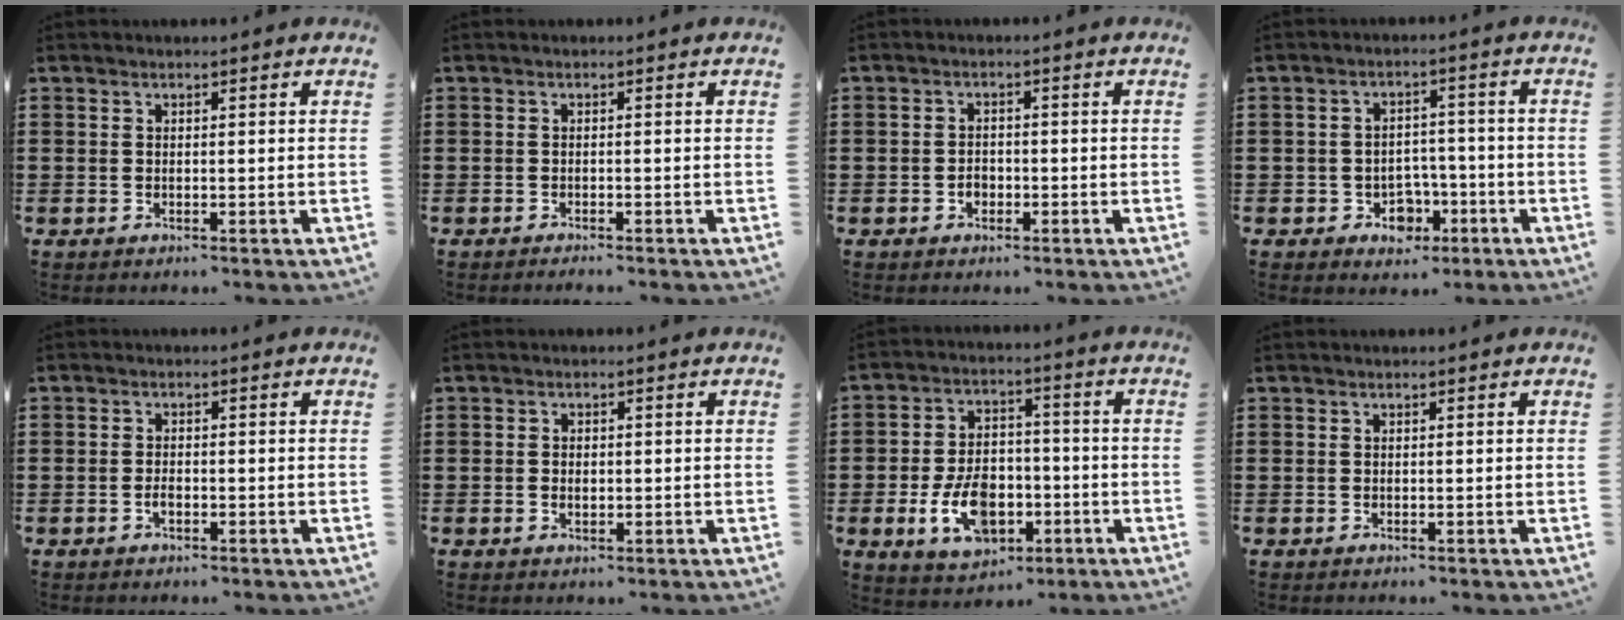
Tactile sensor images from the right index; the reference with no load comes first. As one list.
[{"total": 0.6, "force": [-0.6, 0.0, 0.2], "torque": [-0.005, -0.002, -0.012]}, {"total": 1.7, "force": [-0.7, 1.4, 0.7], "torque": [-0.018, 0.001, -0.015]}, {"total": 4.6, "force": [-2.2, 3.5, 1.9], "torque": [-0.033, 0.006, -0.043]}, {"total": 1.4, "force": [-0.6, 0.8, 0.9], "torque": [-0.019, -0.003, -0.011]}, {"total": 1.0, "force": [-0.2, 0.6, 0.8], "torque": [-0.016, 0.001, -0.004]}, {"total": 9.7, "force": [-3.0, 6.3, 6.8], "torque": [-0.131, 0.003, -0.057]}, {"total": 0.0}]